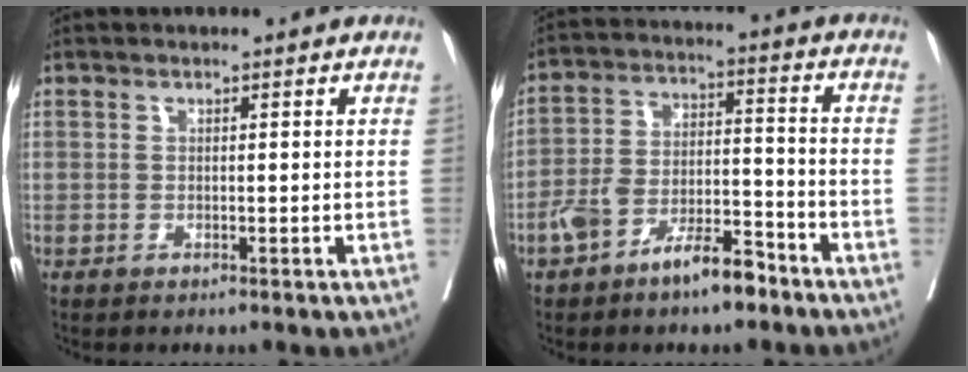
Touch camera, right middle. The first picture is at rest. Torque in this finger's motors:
{"motor_torque": [0.87, -0.80, 0.45, 0.10]}